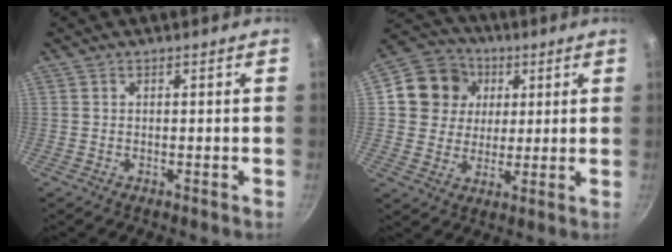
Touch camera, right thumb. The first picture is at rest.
{"total": 12.0, "force": [3.2, 10.8, 4.2], "torque": [-0.045, 0.012, 0.046]}